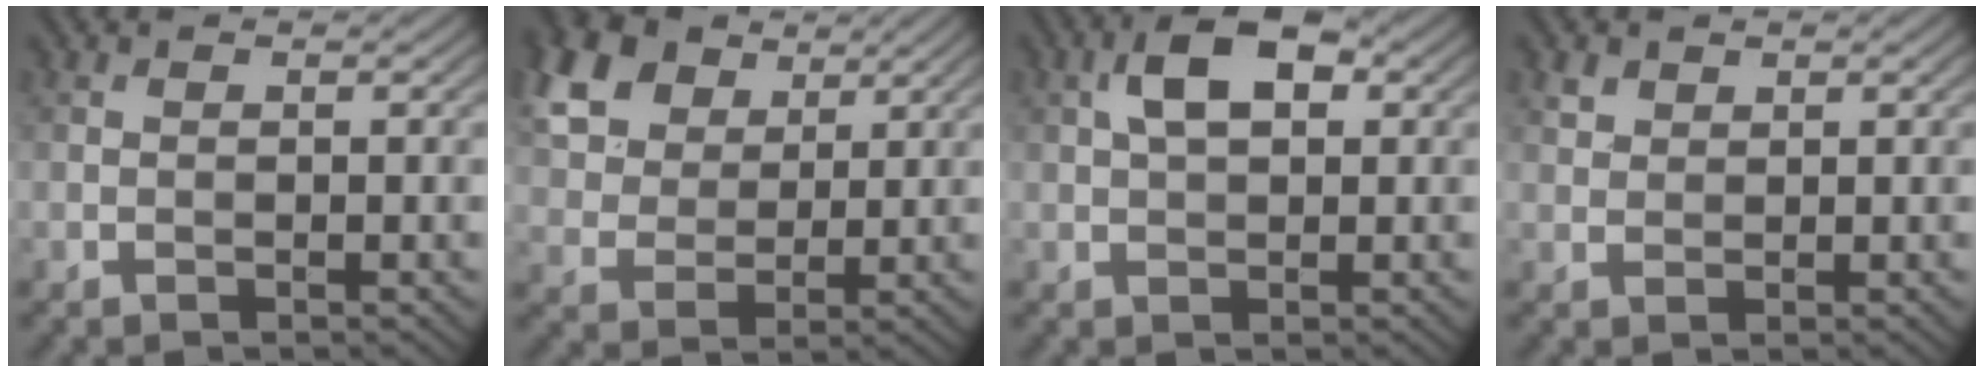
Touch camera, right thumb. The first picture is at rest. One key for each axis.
{"total": 12.0, "fx": 6.3, "fy": 8.1, "fz": 6.3, "tx": -0.189, "ty": 0.020, "tz": 0.128}
{"total": 5.8, "fx": 1.6, "fy": 3.1, "fz": 4.6, "tx": -0.088, "ty": 0.011, "tz": 0.022}
{"total": 1.5, "fx": 1.0, "fy": 1.0, "fz": 0.4, "tx": -0.010, "ty": 0.002, "tz": 0.020}